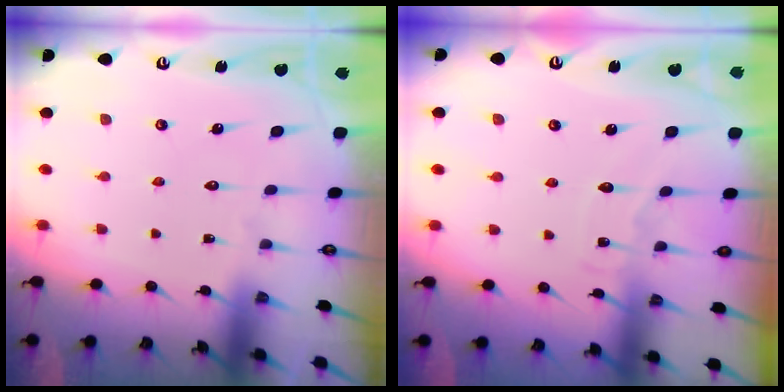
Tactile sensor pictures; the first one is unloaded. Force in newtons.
{"total": 5.0, "press": 4.9, "slide": 0.4}